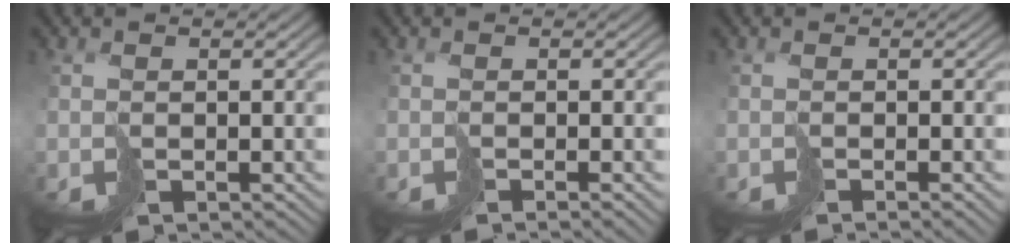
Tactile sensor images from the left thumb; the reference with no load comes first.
{"total": 1.4, "force": [-0.6, 0.2, 1.3], "torque": [-0.012, 0.000, -0.018]}
{"total": 1.4, "force": [-0.5, 0.2, 1.3], "torque": [-0.011, 0.000, -0.016]}